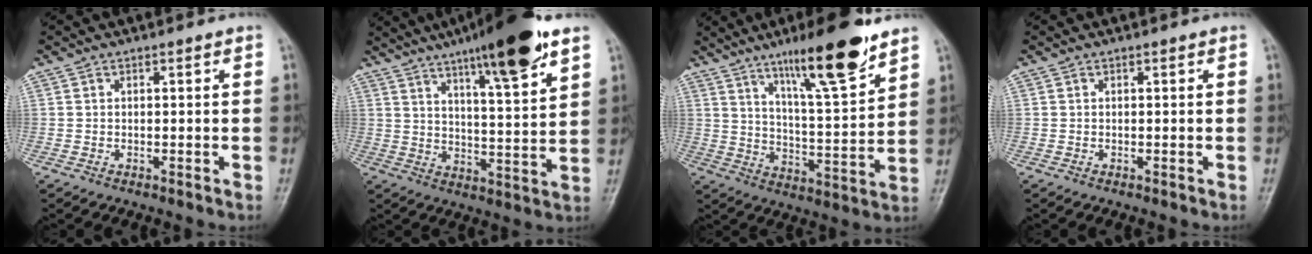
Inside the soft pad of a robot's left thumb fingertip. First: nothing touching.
{"total": 17.4, "force": [11.1, 2.7, 13.1], "torque": [-0.187, -0.049, 0.174]}
{"total": 16.8, "force": [11.1, 2.8, 12.3], "torque": [-0.180, -0.062, 0.186]}
{"total": 0.0}